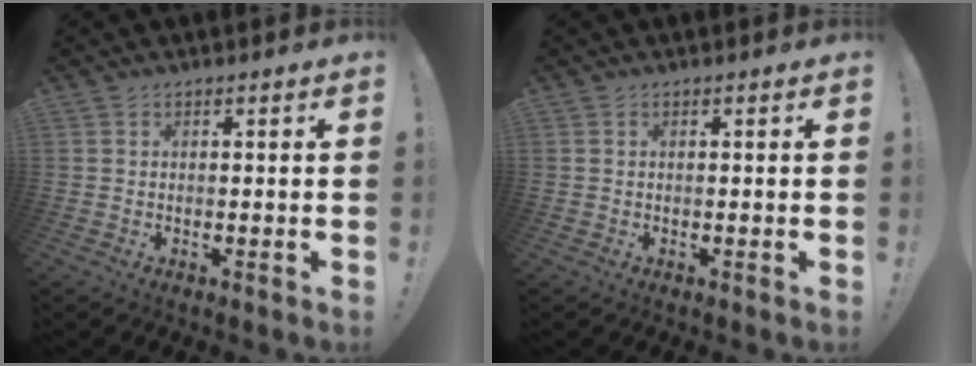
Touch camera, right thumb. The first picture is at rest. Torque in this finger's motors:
{"motor_torque": [-0.01, 0.12, 0.01, 0.04, 0.00]}